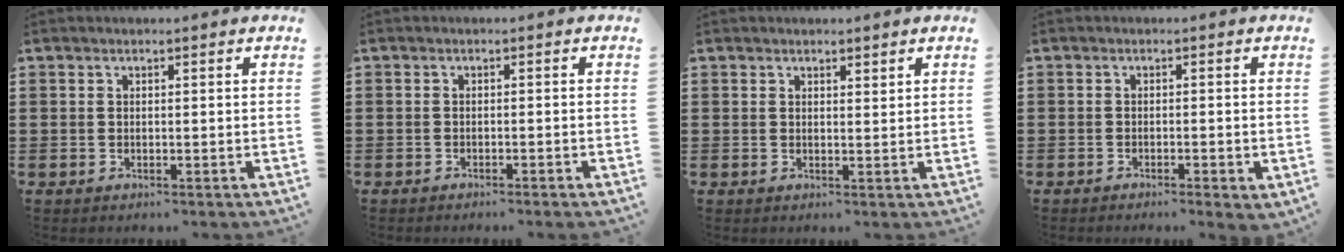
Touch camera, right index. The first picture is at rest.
{"total": 0.9, "force": [-0.9, -0.1, 0.2], "torque": [-0.005, 0.000, -0.019]}
{"total": 1.1, "force": [1.1, 0.4, 0.1], "torque": [-0.003, 0.003, 0.021]}
{"total": 0.9, "force": [-0.7, 0.0, 0.5], "torque": [-0.011, -0.003, -0.014]}